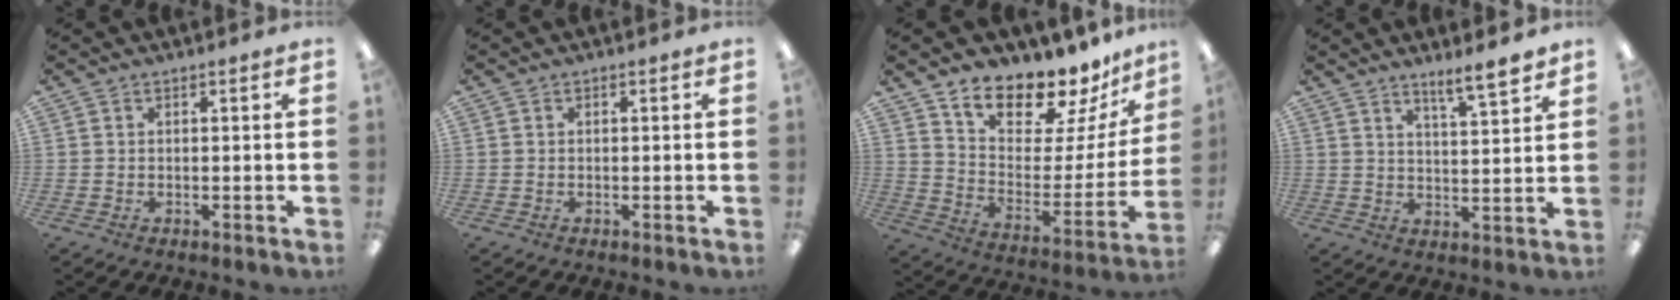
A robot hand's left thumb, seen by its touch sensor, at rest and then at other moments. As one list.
[{"total": 0.0}, {"total": 14.3, "force": [12.9, 4.9, 3.8], "torque": [-0.075, -0.123, 0.228]}, {"total": 6.6, "force": [5.7, 0.8, 3.3], "torque": [-0.039, -0.045, 0.092]}]